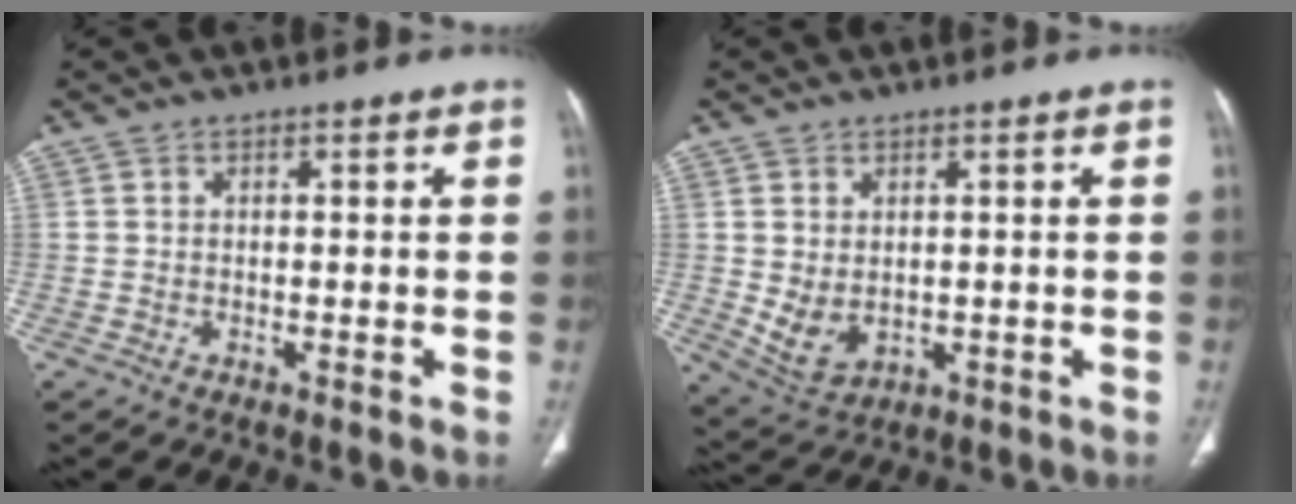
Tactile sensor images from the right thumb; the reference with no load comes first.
{"total": 5.7, "force": [0.2, 3.9, 4.1], "torque": [-0.074, -0.008, 0.027]}